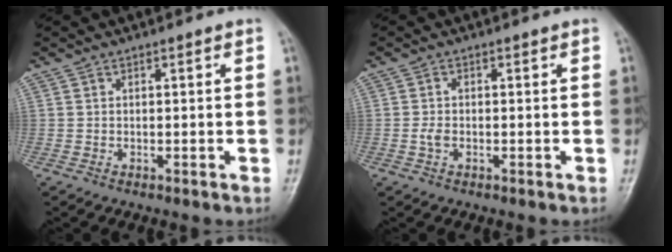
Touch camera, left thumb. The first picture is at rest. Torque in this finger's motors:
{"motor_torque": [-0.15, 0.22, 0.59, 0.20, 0.05]}